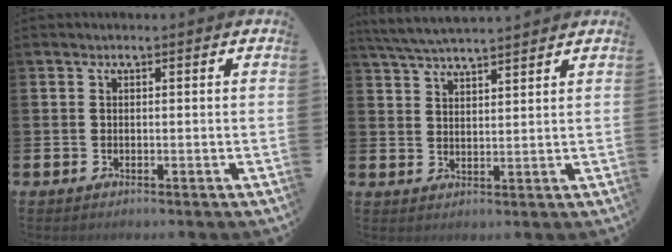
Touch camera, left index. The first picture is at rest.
{"total": 4.8, "force": [4.7, 0.1, 1.2], "torque": [-0.036, -0.018, 0.084]}